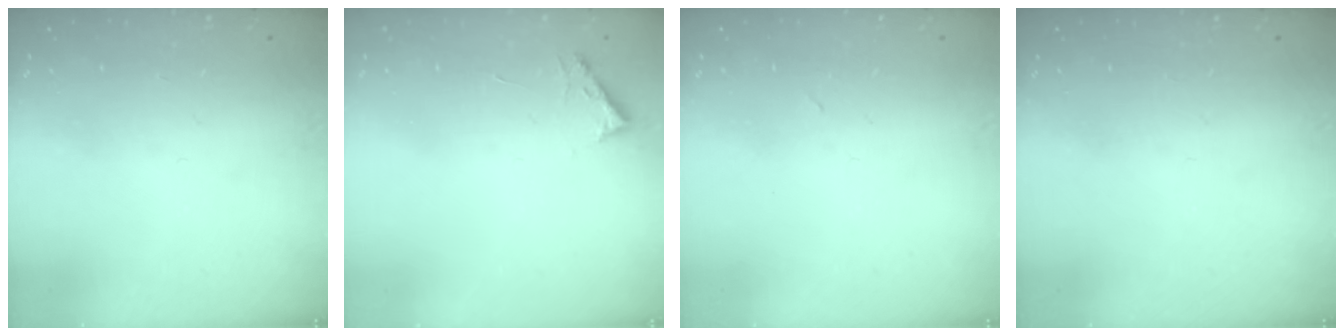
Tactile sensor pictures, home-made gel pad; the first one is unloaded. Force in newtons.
{"total": 2.7, "press": 2.7, "slide": 0.3}
{"total": 2.4, "press": 2.3, "slide": 0.8}
{"total": 0.0}